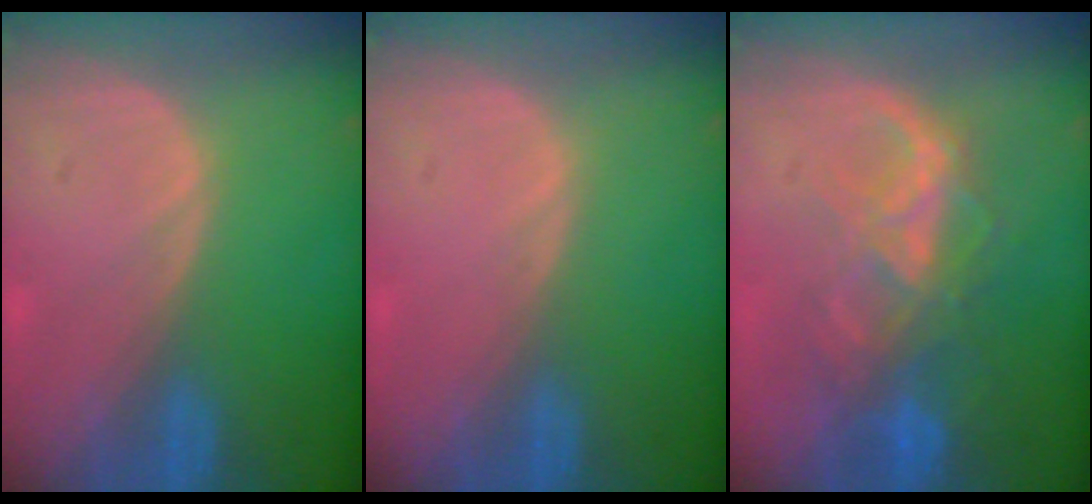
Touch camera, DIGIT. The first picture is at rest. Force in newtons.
{"total": 0.0}
{"total": 8.8, "press": 7.5, "slide": 4.6}